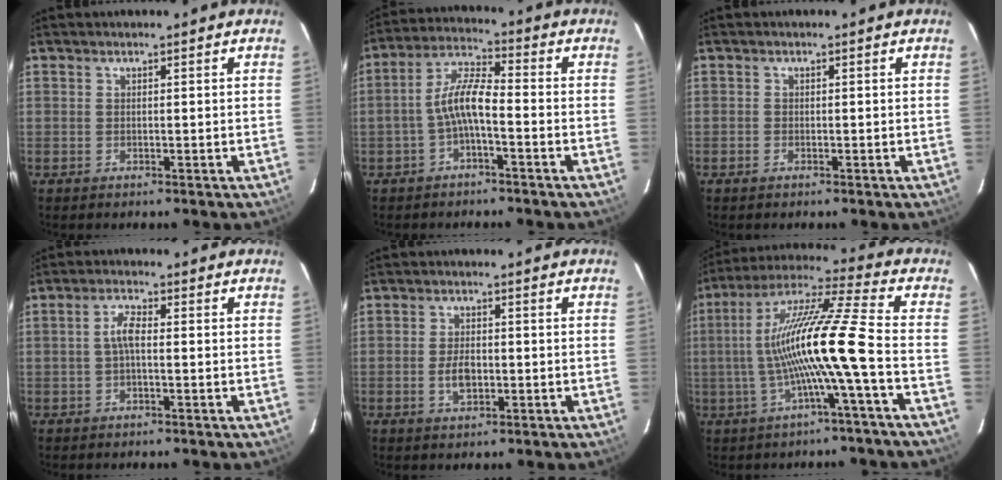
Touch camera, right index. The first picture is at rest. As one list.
[{"total": 6.6, "force": [-2.5, 1.6, 5.9], "torque": [-0.132, 0.018, -0.047]}, {"total": 0.7, "force": [-0.5, 0.4, 0.2], "torque": [-0.003, 0.002, -0.012]}, {"total": 3.1, "force": [-0.3, 1.0, 3.0], "torque": [-0.062, 0.009, -0.006]}, {"total": 4.1, "force": [-1.1, 2.3, 3.2], "torque": [-0.064, -0.001, -0.015]}, {"total": 15.4, "force": [-3.3, -1.5, 15.0], "torque": [-0.269, 0.002, -0.061]}]